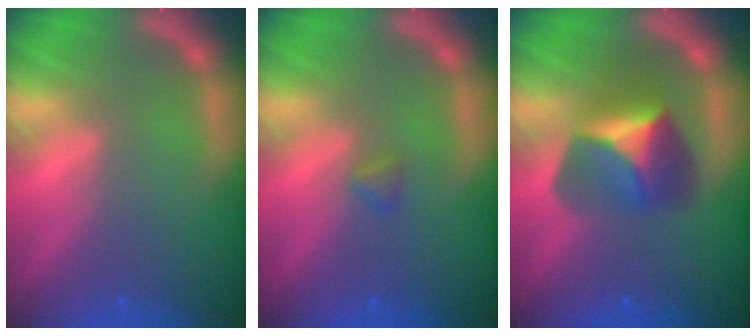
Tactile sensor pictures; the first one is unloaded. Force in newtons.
{"total": 0.9}
{"total": 5.4}